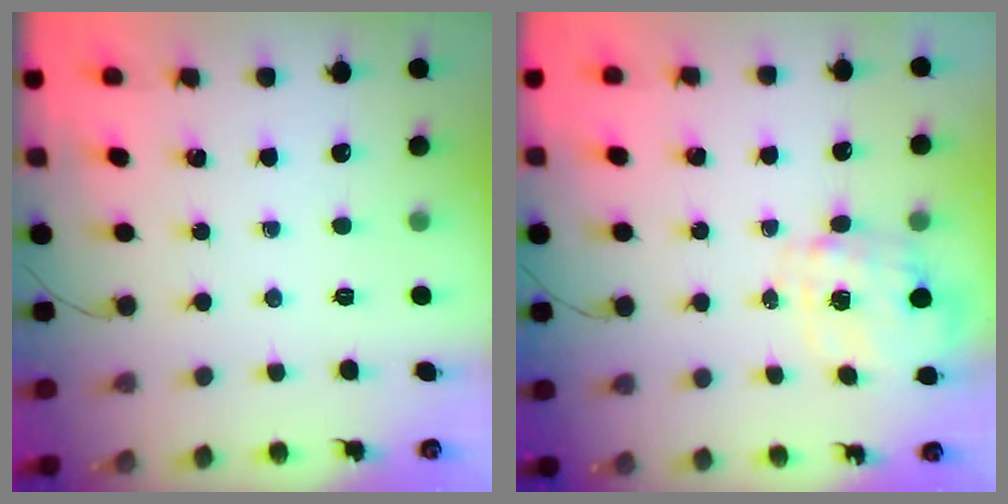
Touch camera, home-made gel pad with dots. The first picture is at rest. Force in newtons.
{"total": 3.6, "press": 3.5, "slide": 0.7}